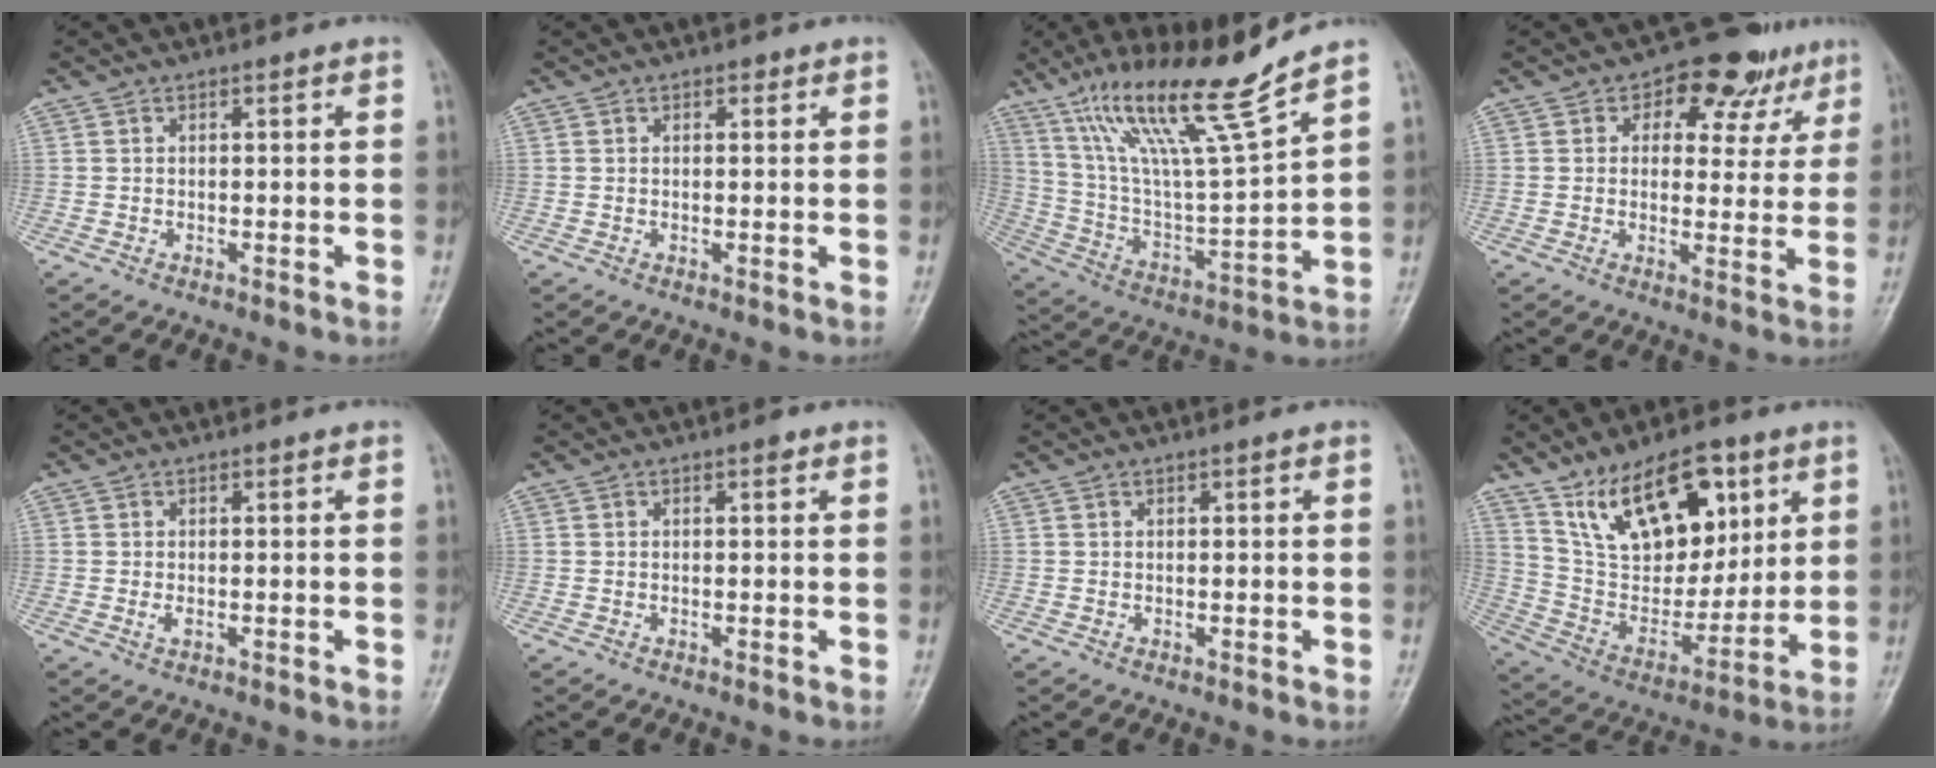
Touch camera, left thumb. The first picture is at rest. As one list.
[{"total": 1.1, "force": [0.6, 0.7, 0.6], "torque": [0.001, -0.001, 0.005]}, {"total": 19.0, "force": [13.3, 1.3, 13.5], "torque": [-0.225, -0.067, 0.248]}, {"total": 10.6, "force": [5.4, 7.1, 5.8], "torque": [-0.014, -0.007, 0.067]}, {"total": 1.1, "force": [0.0, 0.7, 0.9], "torque": [-0.015, -0.002, -0.001]}, {"total": 0.9, "force": [0.5, 0.4, 0.6], "torque": [-0.005, 0.000, 0.004]}, {"total": 0.0}, {"total": 20.3, "force": [10.5, 10.8, 13.6], "torque": [-0.172, -0.043, 0.197]}]